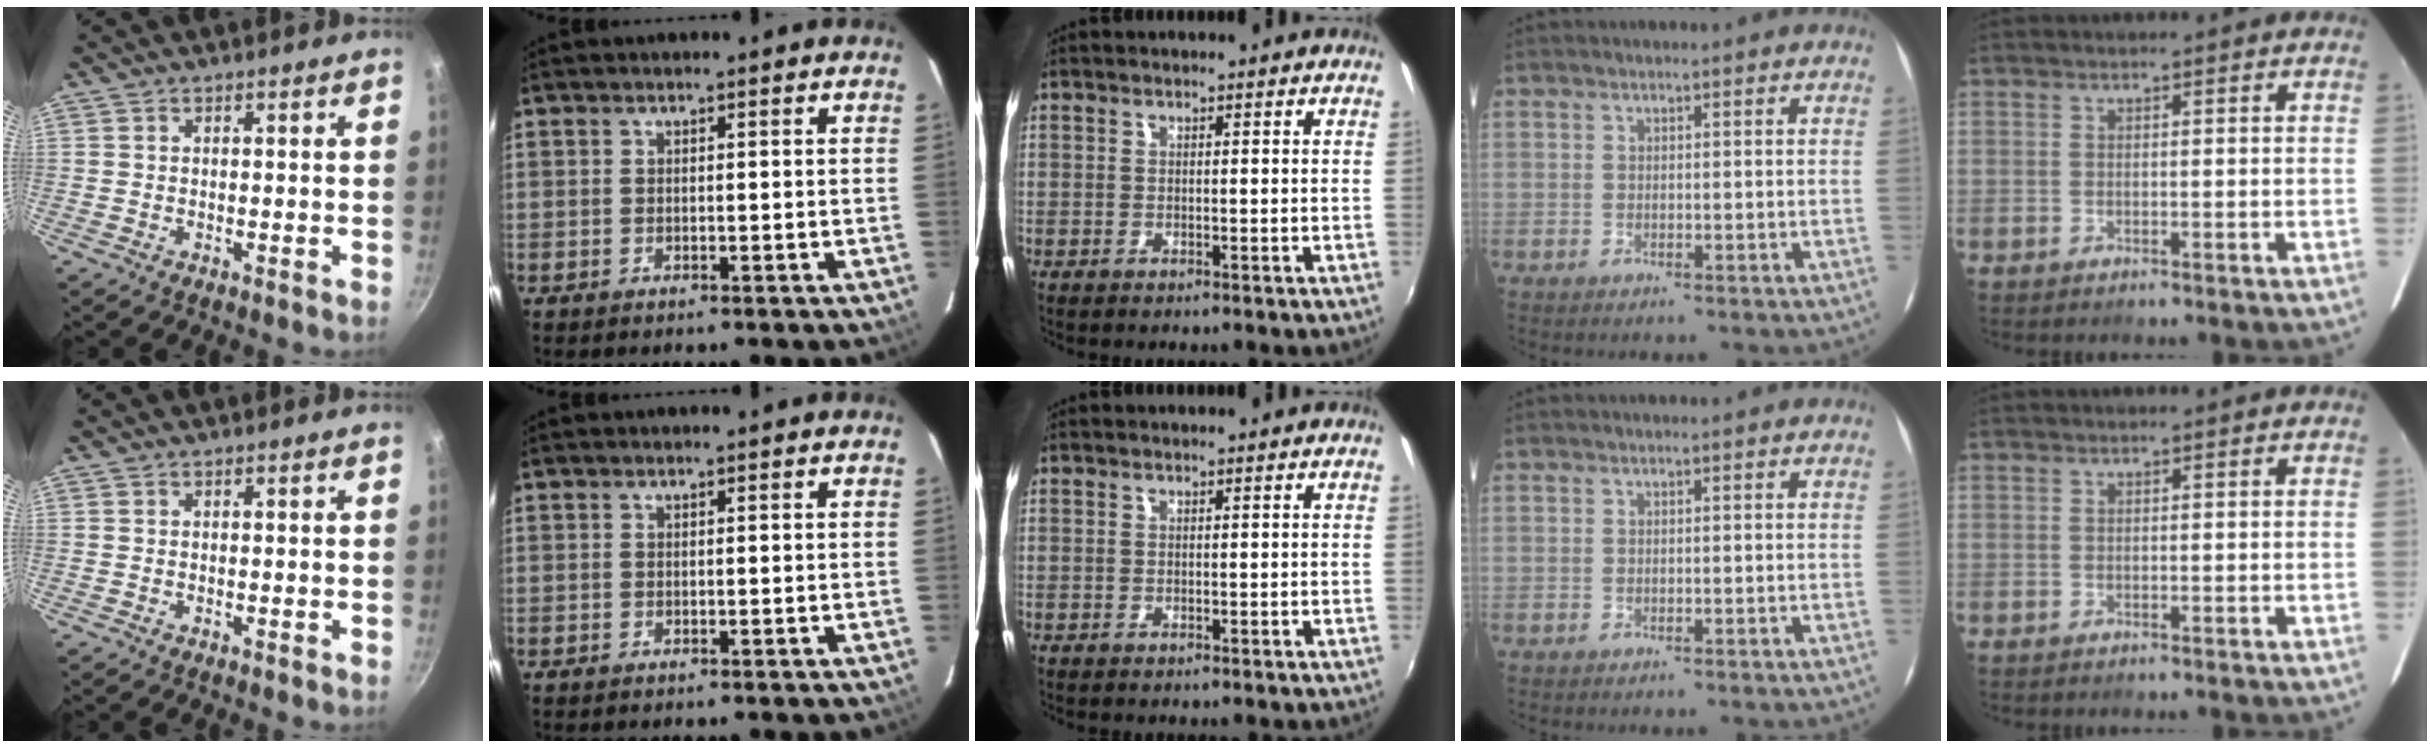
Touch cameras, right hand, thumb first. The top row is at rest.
{}